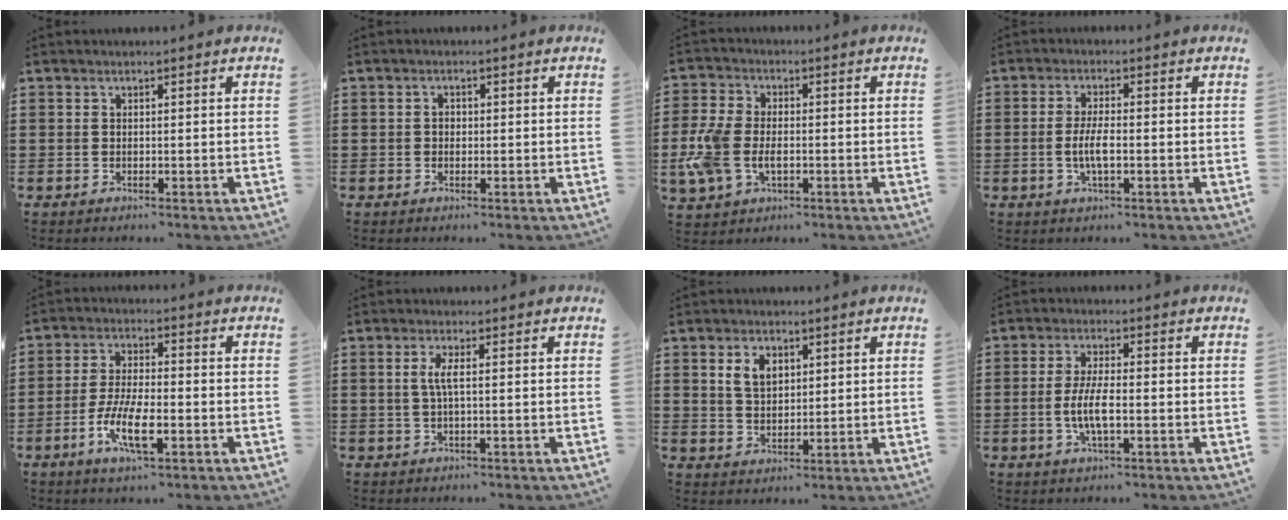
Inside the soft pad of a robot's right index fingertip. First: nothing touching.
{"total": 0.9, "force": [-0.2, 0.7, 0.5], "torque": [-0.011, 0.002, -0.003]}
{"total": 6.7, "force": [-1.7, 4.2, 5.0], "torque": [-0.129, -0.001, -0.038]}
{"total": 4.0, "force": [-0.8, 1.0, 3.8], "torque": [-0.086, -0.005, -0.023]}
{"total": 8.1, "force": [-3.1, 2.5, 7.0], "torque": [-0.160, -0.016, -0.062]}
{"total": 2.6, "force": [0.0, 0.2, 2.6], "torque": [-0.056, -0.005, -0.004]}
{"total": 4.0, "force": [1.7, 2.6, 2.5], "torque": [-0.059, 0.012, 0.029]}
{"total": 5.2, "force": [-1.2, 1.4, 4.9], "torque": [-0.111, -0.005, -0.031]}